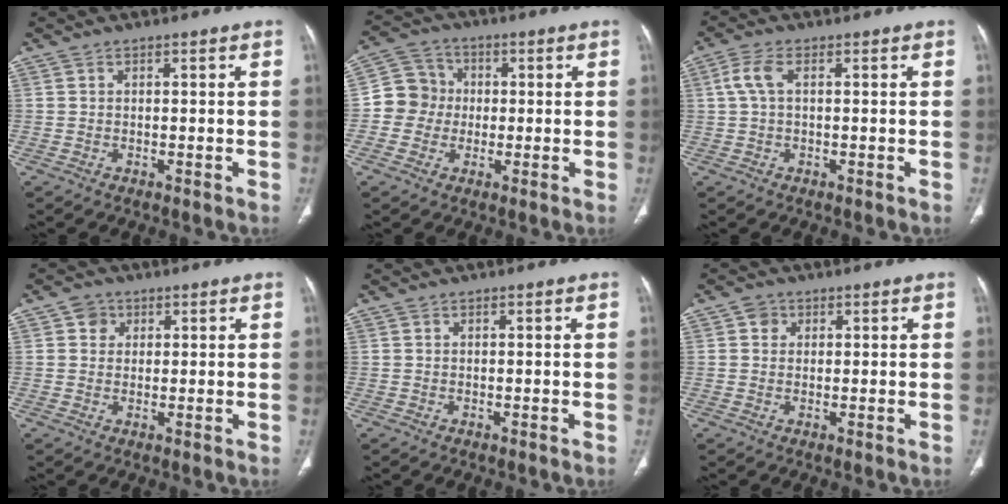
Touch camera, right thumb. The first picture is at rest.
{"total": 7.7, "force": [-0.4, 7.4, 2.2], "torque": [-0.007, 0.021, -0.019]}
{"total": 3.8, "force": [0.7, 1.8, 3.3], "torque": [-0.088, 0.013, 0.012]}
{"total": 2.9, "force": [1.1, 2.6, 0.8], "torque": [0.003, -0.002, 0.013]}
{"total": 0.0}
{"total": 2.2, "force": [0.8, 2.0, 0.6], "torque": [0.002, -0.001, 0.007]}